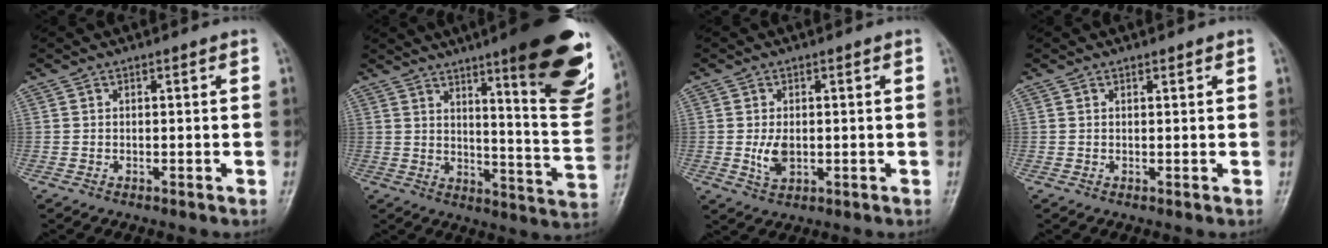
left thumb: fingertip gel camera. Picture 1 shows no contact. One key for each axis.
{"total": 23.4, "fx": 12.9, "fy": 4.3, "fz": 19.1, "tx": -0.221, "ty": -0.067, "tz": 0.179}
{"total": 4.0, "fx": -0.2, "fy": 2.5, "fz": 3.1, "tx": -0.056, "ty": -0.007, "tz": 0.002}
{"total": 0.6, "fx": 0.5, "fy": 0.3, "fz": 0.3, "tx": -0.007, "ty": -0.004, "tz": 0.007}